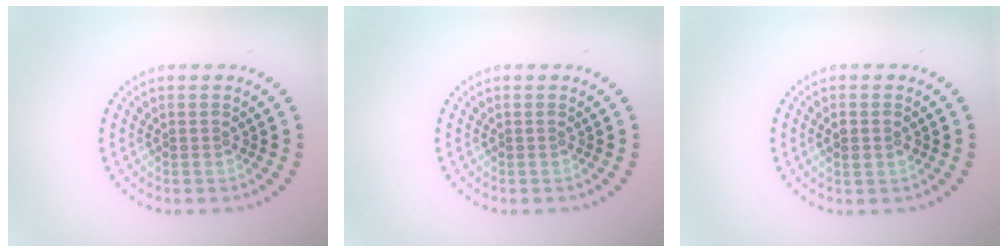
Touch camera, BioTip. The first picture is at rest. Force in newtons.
{"total": 0.0}
{"total": 1.4, "press": 1.4, "slide": 0.4}